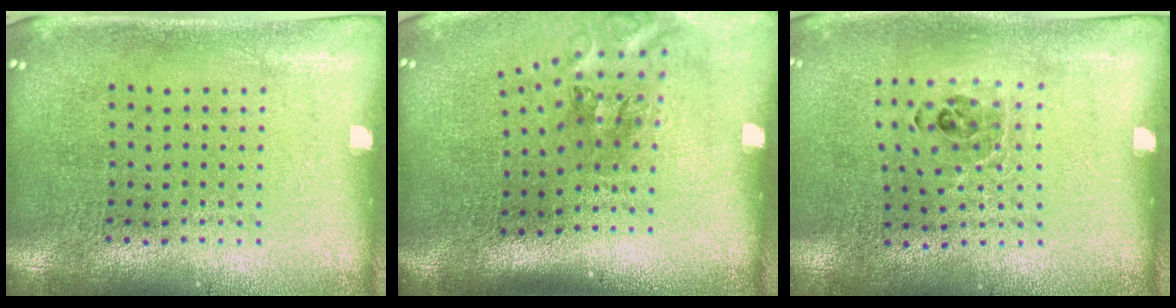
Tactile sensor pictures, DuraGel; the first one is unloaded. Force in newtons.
{"total": 1.8, "press": 1.1, "slide": 1.4}
{"total": 0.9, "press": 0.8, "slide": 0.4}